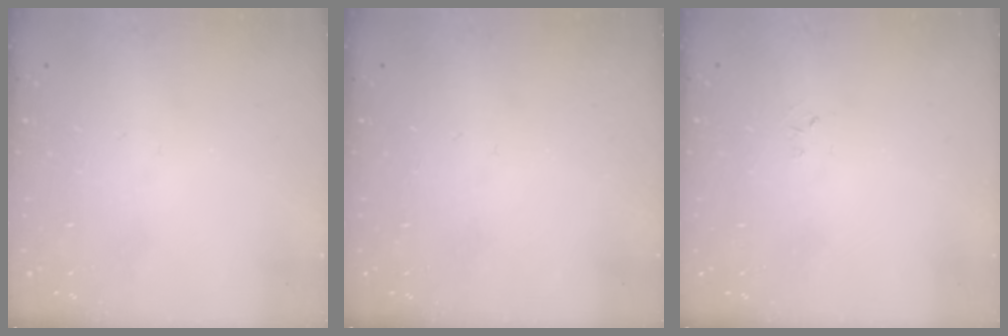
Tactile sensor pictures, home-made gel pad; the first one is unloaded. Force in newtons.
{"total": 0.0}
{"total": 2.6, "press": 2.6, "slide": 0.4}